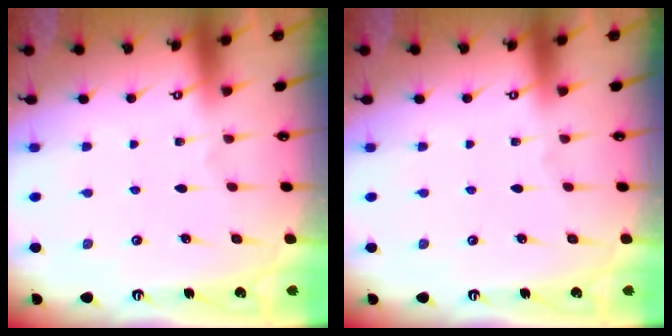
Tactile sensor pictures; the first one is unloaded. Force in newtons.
{"total": 0.0}